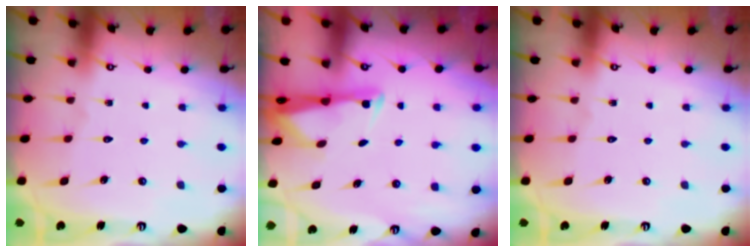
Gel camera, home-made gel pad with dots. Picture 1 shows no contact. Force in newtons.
{"total": 2.6, "press": 2.6, "slide": 0.3}
{"total": 0.0}